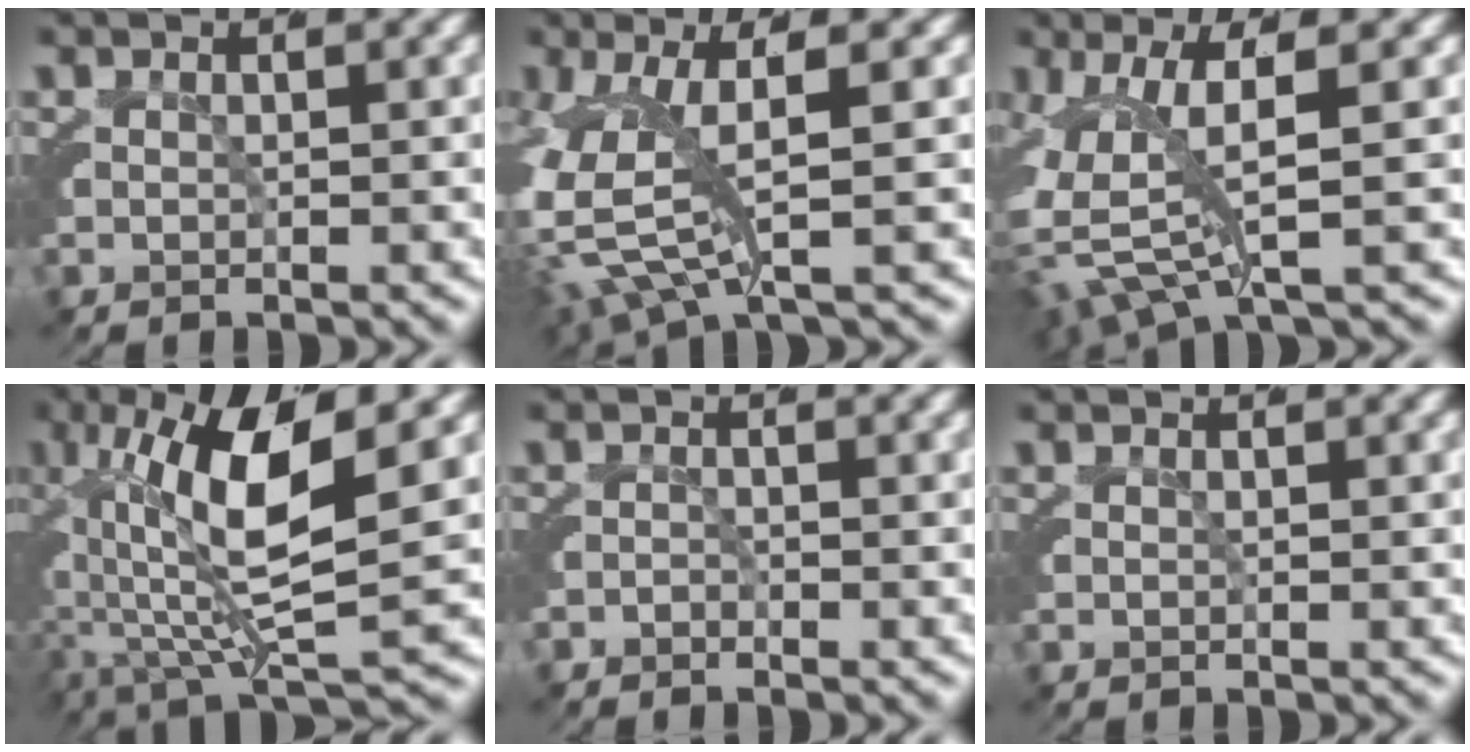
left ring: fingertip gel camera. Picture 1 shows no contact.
{"total": 7.8, "force": [-0.5, 4.5, 6.3], "torque": [-0.145, -0.011, -0.005]}
{"total": 6.8, "force": [-1.4, 4.0, 5.4], "torque": [-0.120, -0.018, -0.018]}
{"total": 9.7, "force": [0.2, 3.2, 9.2], "torque": [-0.161, 0.000, 0.004]}
{"total": 1.3, "force": [-1.1, 0.5, -0.6], "torque": [0.009, 0.002, -0.025]}
{"total": 0.0}